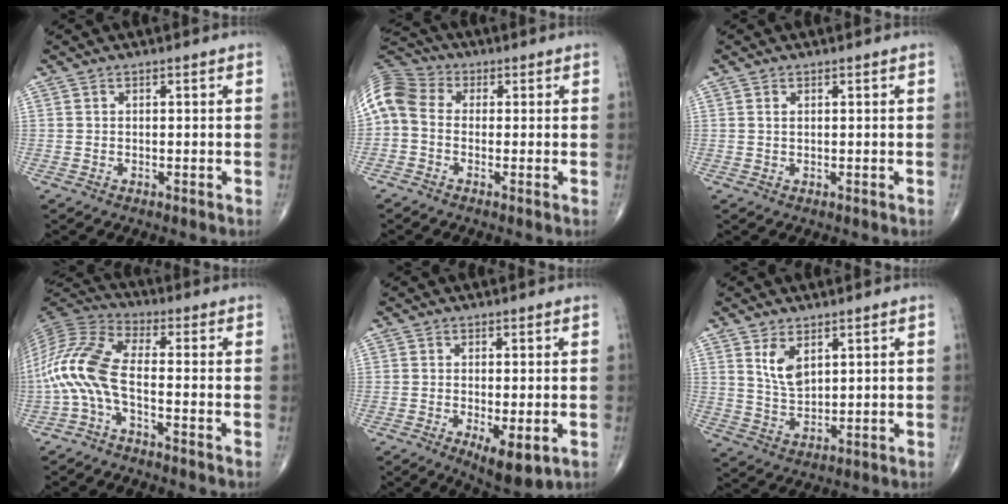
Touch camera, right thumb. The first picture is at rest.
{"total": 8.1, "force": [-0.1, 6.0, 5.5], "torque": [-0.112, 0.022, -0.020]}
{"total": 0.6, "force": [0.3, 0.2, 0.5], "torque": [-0.010, 0.004, 0.005]}
{"total": 11.2, "force": [-3.3, 3.5, 10.1], "torque": [-0.238, 0.041, -0.075]}
{"total": 6.8, "force": [-2.1, 2.5, 6.0], "torque": [-0.091, -0.018, -0.025]}
{"total": 5.3, "force": [2.6, 2.7, 3.7], "torque": [-0.059, -0.019, 0.056]}